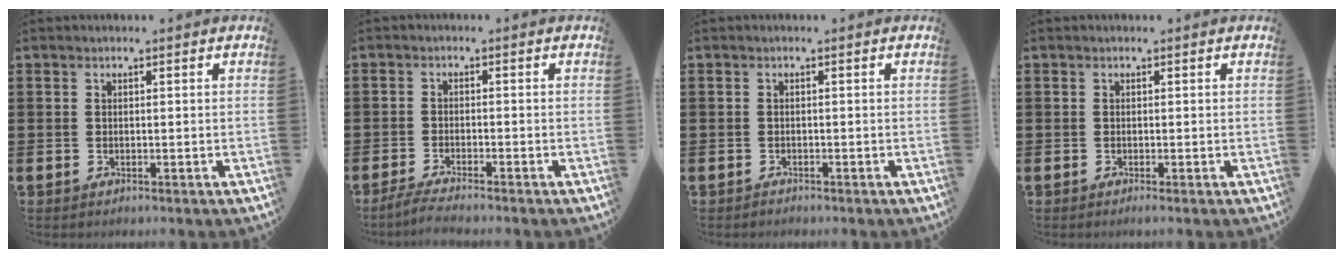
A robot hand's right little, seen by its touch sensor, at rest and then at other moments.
{"total": 1.9, "force": [-1.7, -0.1, 0.9], "torque": [-0.015, 0.003, -0.032]}
{"total": 0.5, "force": [-0.5, 0.1, -0.1], "torque": [0.000, 0.000, -0.011]}
{"total": 0.0}